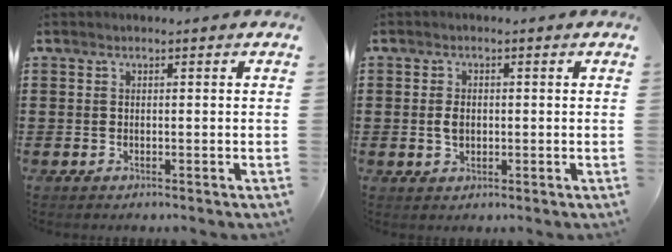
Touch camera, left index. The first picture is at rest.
{"total": 2.5, "force": [0.1, 1.5, 2.0], "torque": [-0.041, 0.005, 0.001]}